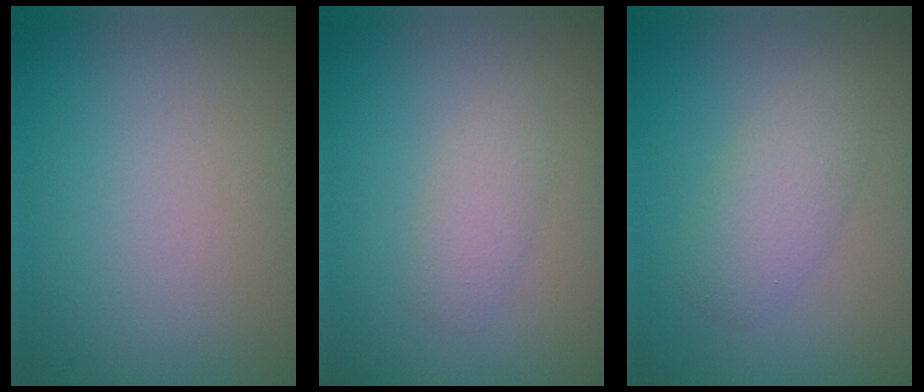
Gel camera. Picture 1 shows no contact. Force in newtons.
{"total": 2.4, "press": 2.4, "slide": 0.2}
{"total": 2.9, "press": 2.9, "slide": 0.0}